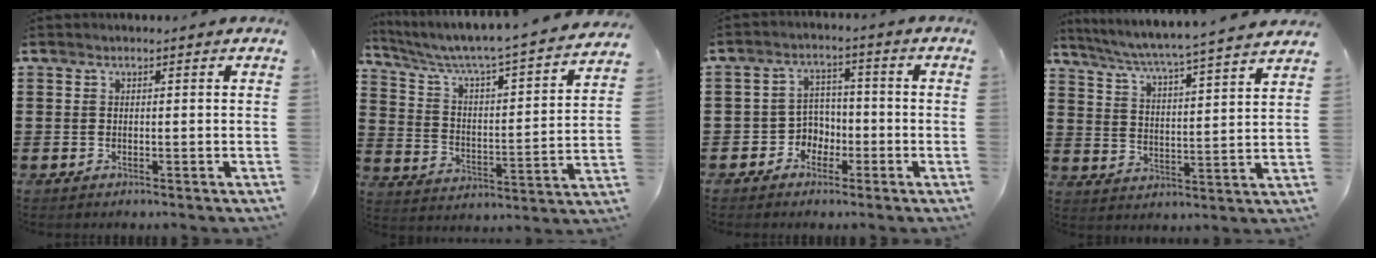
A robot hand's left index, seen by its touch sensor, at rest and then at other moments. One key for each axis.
{"total": 4.1, "fx": 3.6, "fy": 0.0, "fz": 2.0, "tx": -0.061, "ty": -0.043, "tz": 0.048}
{"total": 4.0, "fx": -2.1, "fy": 3.3, "fz": 1.0, "tx": -0.031, "ty": 0.010, "tz": -0.045}
{"total": 4.5, "fx": 4.1, "fy": -1.0, "fz": 1.8, "tx": -0.055, "ty": -0.041, "tz": 0.060}